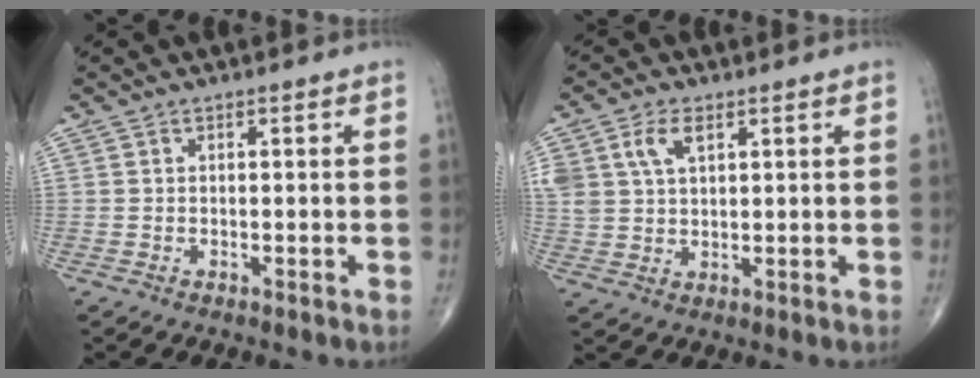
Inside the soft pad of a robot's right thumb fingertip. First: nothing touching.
{"total": 6.9, "force": [3.0, 3.9, 4.8], "torque": [-0.098, -0.002, 0.061]}